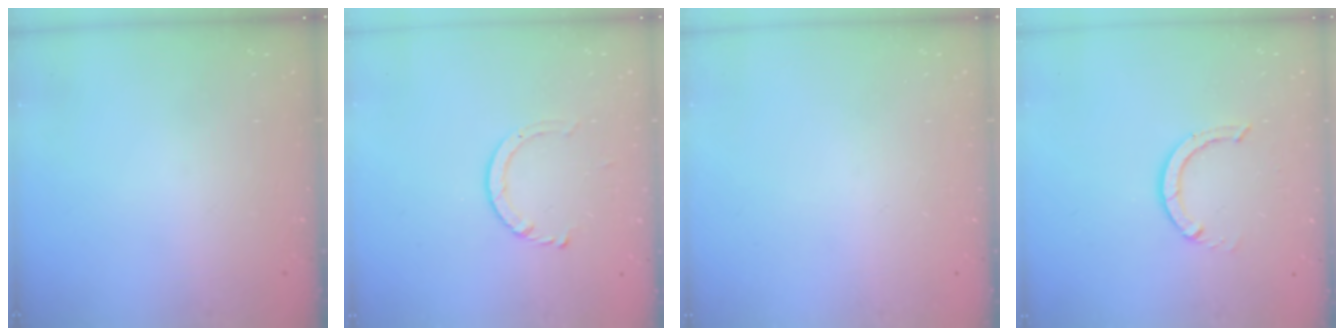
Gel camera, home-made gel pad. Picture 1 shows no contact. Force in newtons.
{"total": 3.3, "press": 3.3, "slide": 0.4}
{"total": 0.0}
{"total": 3.7, "press": 3.7, "slide": 0.3}